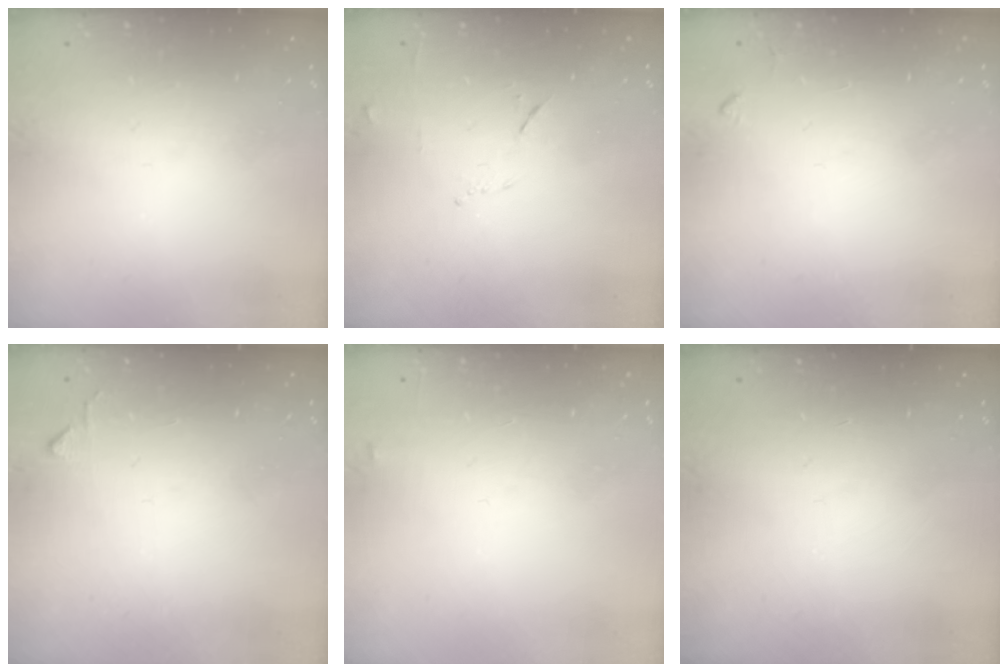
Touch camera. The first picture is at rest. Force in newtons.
{"total": 5.9, "press": 5.8, "slide": 1.1}
{"total": 3.5, "press": 3.5, "slide": 0.5}
{"total": 4.2, "press": 4.1, "slide": 0.7}
{"total": 3.9, "press": 3.9, "slide": 0.5}
{"total": 0.0}